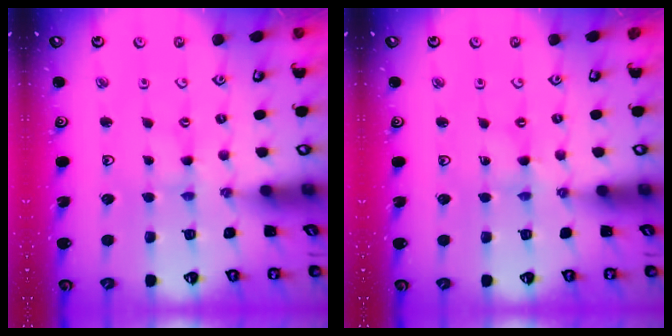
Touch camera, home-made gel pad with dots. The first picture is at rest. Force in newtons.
{"total": 0.0}